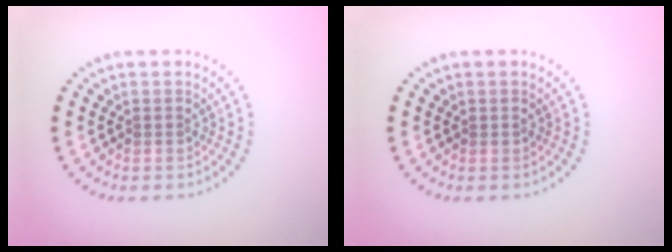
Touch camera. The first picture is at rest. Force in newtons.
{"total": 0.5, "press": 0.5, "slide": 0.2}